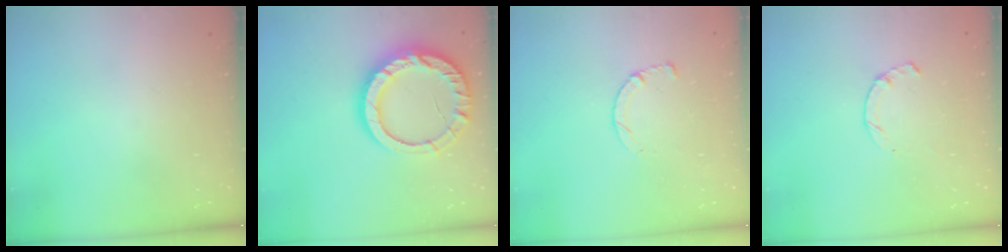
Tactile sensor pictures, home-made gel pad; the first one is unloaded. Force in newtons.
{"total": 15.1, "press": 15.0, "slide": 1.2}
{"total": 2.5, "press": 2.5, "slide": 0.3}
{"total": 1.7, "press": 1.6, "slide": 0.4}